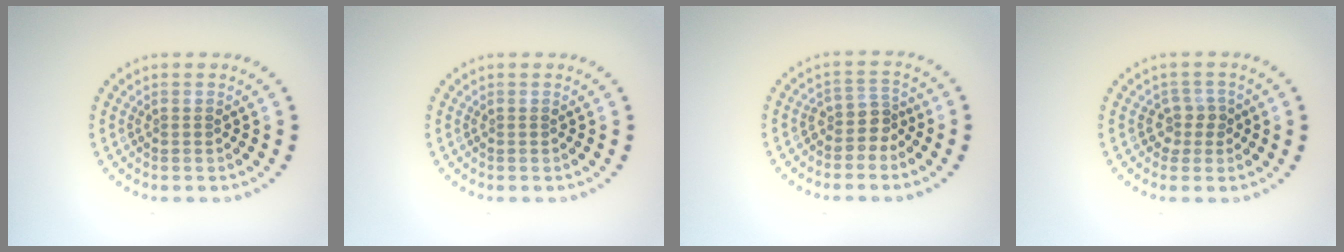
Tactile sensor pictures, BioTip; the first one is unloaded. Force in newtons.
{"total": 0.0}
{"total": 2.3, "press": 1.7, "slide": 1.6}
{"total": 1.7, "press": 1.3, "slide": 1.1}